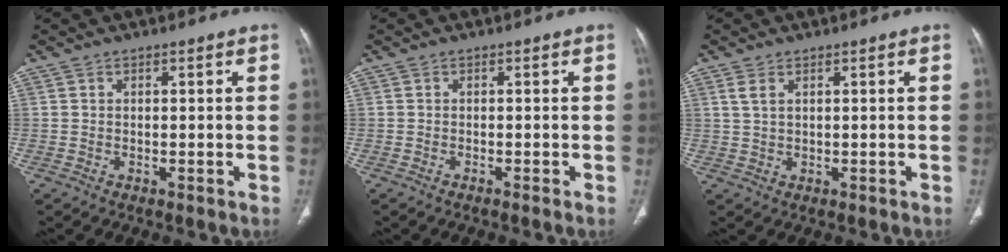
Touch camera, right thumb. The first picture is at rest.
{"total": 0.6, "force": [-0.1, 0.0, -0.6], "torque": [0.009, 0.006, -0.001]}
{"total": 2.0, "force": [1.0, 1.1, 1.4], "torque": [-0.035, 0.006, 0.027]}